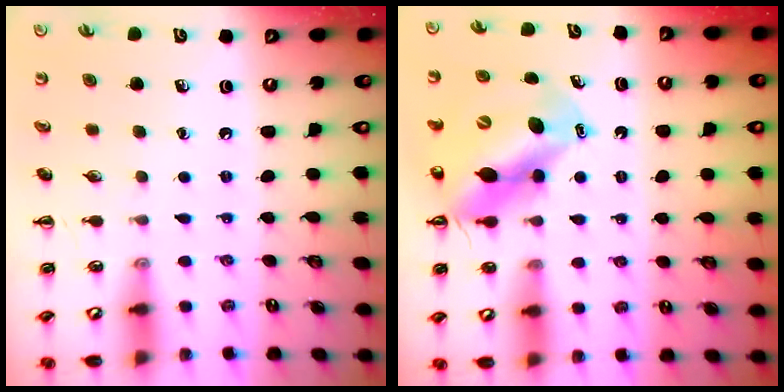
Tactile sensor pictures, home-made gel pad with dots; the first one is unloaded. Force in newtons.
{"total": 12.9, "press": 12.4, "slide": 3.4}